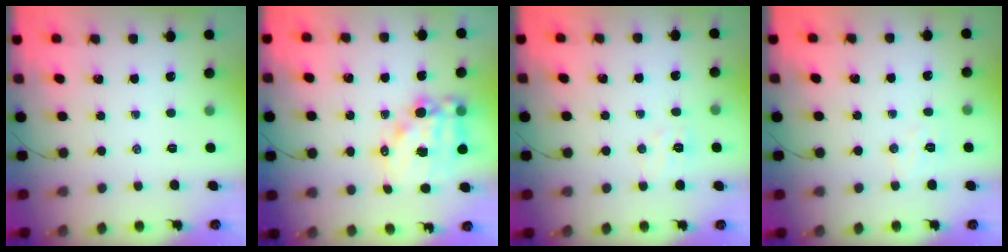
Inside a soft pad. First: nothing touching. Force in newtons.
{"total": 14.2, "press": 13.8, "slide": 3.4}
{"total": 4.9, "press": 4.7, "slide": 1.4}
{"total": 5.2, "press": 5.1, "slide": 1.1}